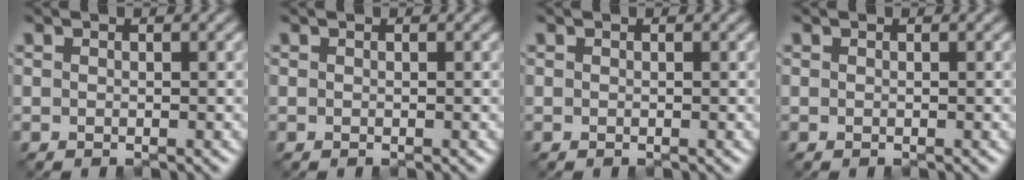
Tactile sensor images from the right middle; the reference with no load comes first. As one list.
[{"total": 0.0}, {"total": 0.0}, {"total": 0.0}]